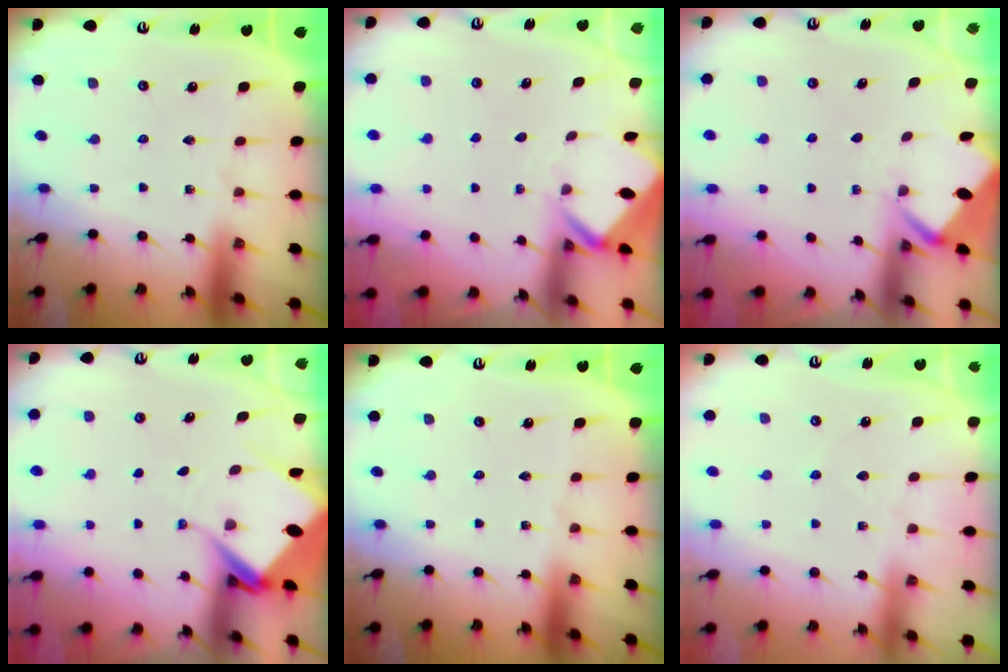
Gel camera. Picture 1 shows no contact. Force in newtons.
{"total": 2.7, "press": 2.7, "slide": 0.2}
{"total": 2.5, "press": 2.5, "slide": 0.1}
{"total": 7.5, "press": 7.5, "slide": 0.8}
{"total": 0.0}
{"total": 2.5, "press": 2.4, "slide": 0.5}